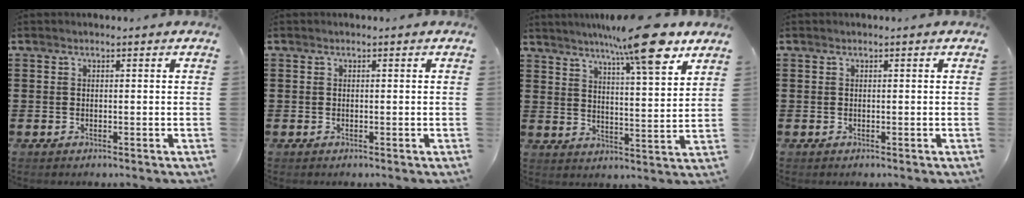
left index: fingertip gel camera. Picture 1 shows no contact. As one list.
[{"total": 0.0}, {"total": 11.9, "force": [9.2, 1.2, 7.5], "torque": [-0.128, -0.041, 0.151]}, {"total": 0.0}]